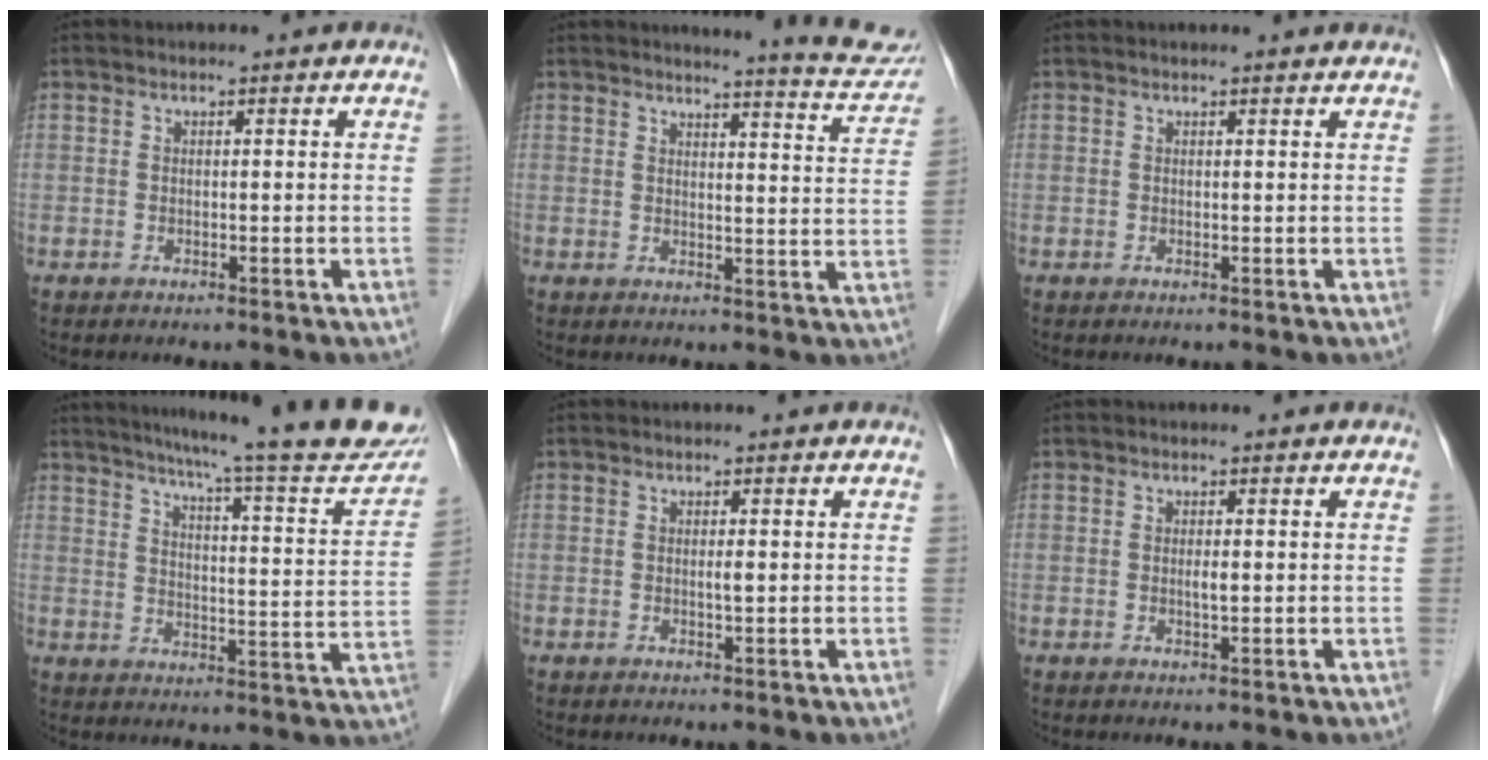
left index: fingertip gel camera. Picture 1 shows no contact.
{"total": 8.7, "force": [8.5, -0.1, 1.8], "torque": [-0.019, -0.050, 0.078]}
{"total": 0.7, "force": [0.7, -0.1, 0.0], "torque": [-0.005, -0.005, 0.000]}
{"total": 23.0, "force": [19.9, 1.1, 11.5], "torque": [-0.163, -0.055, 0.242]}
{"total": 1.0, "force": [-0.9, 0.0, 0.4], "torque": [-0.009, -0.008, -0.017]}
{"total": 1.1, "force": [-1.0, 0.1, 0.6], "torque": [-0.013, -0.009, -0.016]}